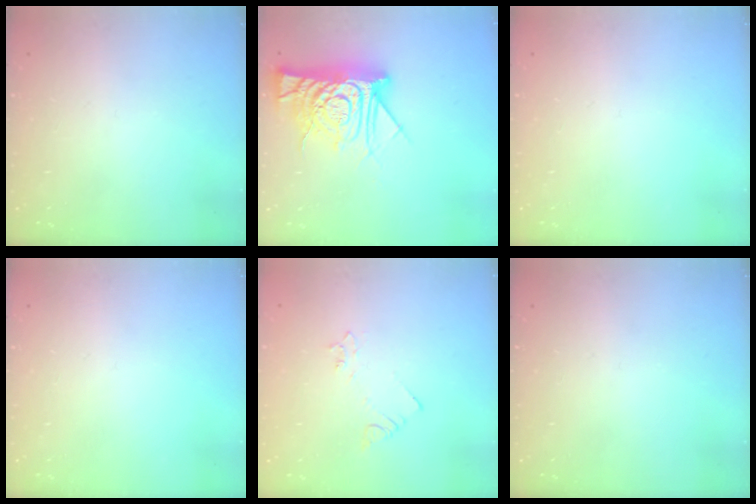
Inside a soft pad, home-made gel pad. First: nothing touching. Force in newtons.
{"total": 15.3, "press": 15.2, "slide": 1.3}
{"total": 0.0}
{"total": 0.0}
{"total": 2.5, "press": 2.5, "slide": 0.3}
{"total": 0.0}